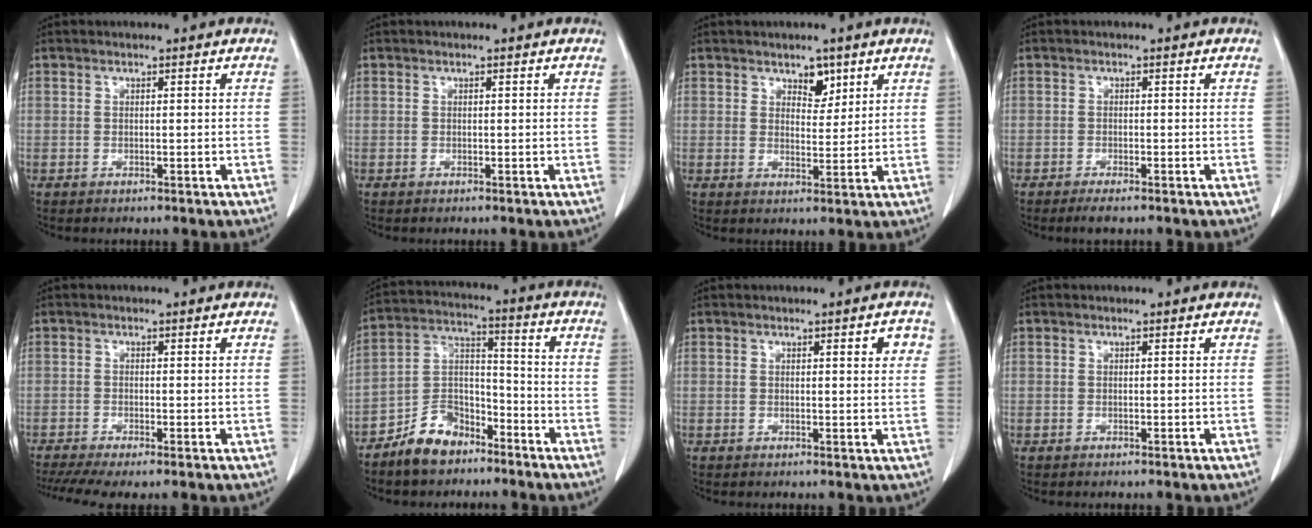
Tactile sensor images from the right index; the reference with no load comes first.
{"total": 0.0}
{"total": 3.4, "force": [2.2, 1.9, 1.8], "torque": [-0.022, -0.003, 0.037]}
{"total": 1.9, "force": [-1.5, 0.3, 1.2], "torque": [-0.022, -0.004, -0.024]}
{"total": 5.6, "force": [-3.9, 0.8, 4.0], "torque": [-0.070, -0.008, -0.066]}
{"total": 9.1, "force": [-6.8, 4.9, 3.4], "torque": [-0.069, 0.019, -0.128]}
{"total": 2.7, "force": [1.2, 0.6, 2.4], "torque": [-0.026, -0.002, 0.013]}
{"total": 0.0}